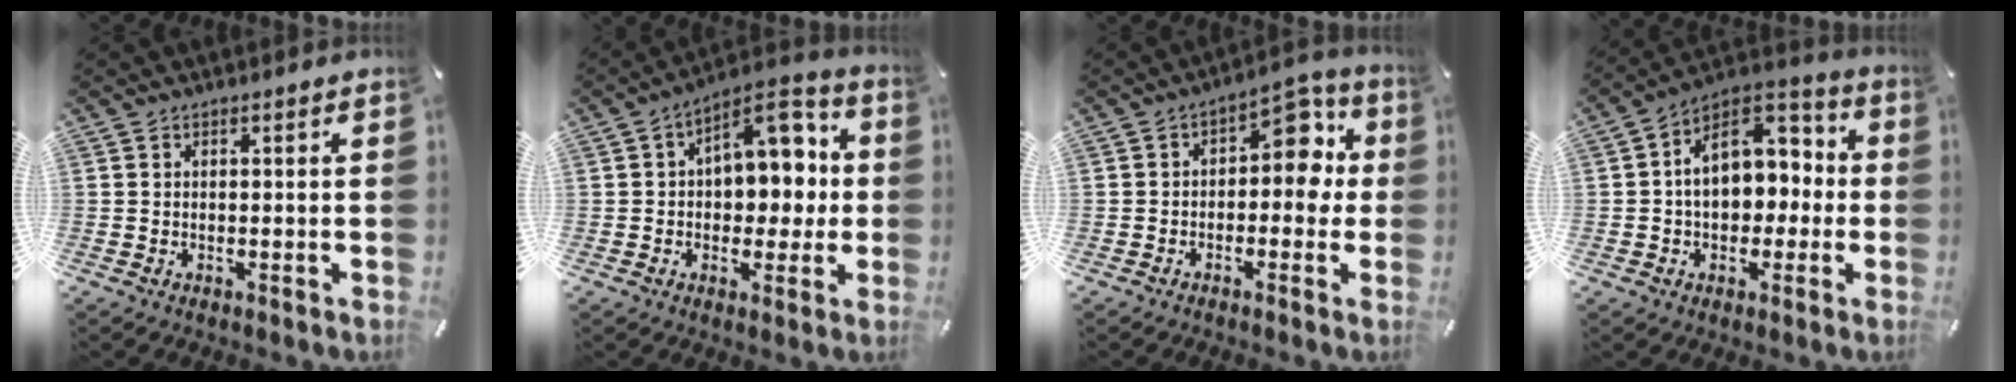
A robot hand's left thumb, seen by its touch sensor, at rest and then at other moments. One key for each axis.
{"total": 11.8, "fx": 2.5, "fy": 8.7, "fz": 7.5, "tx": -0.077, "ty": -0.026, "tz": 0.042}
{"total": 8.4, "fx": 1.6, "fy": 5.4, "fz": 6.3, "tx": -0.077, "ty": -0.011, "tz": 0.019}
{"total": 12.6, "fx": 0.9, "fy": 10.2, "fz": 7.4, "tx": -0.101, "ty": -0.005, "tz": 0.018}